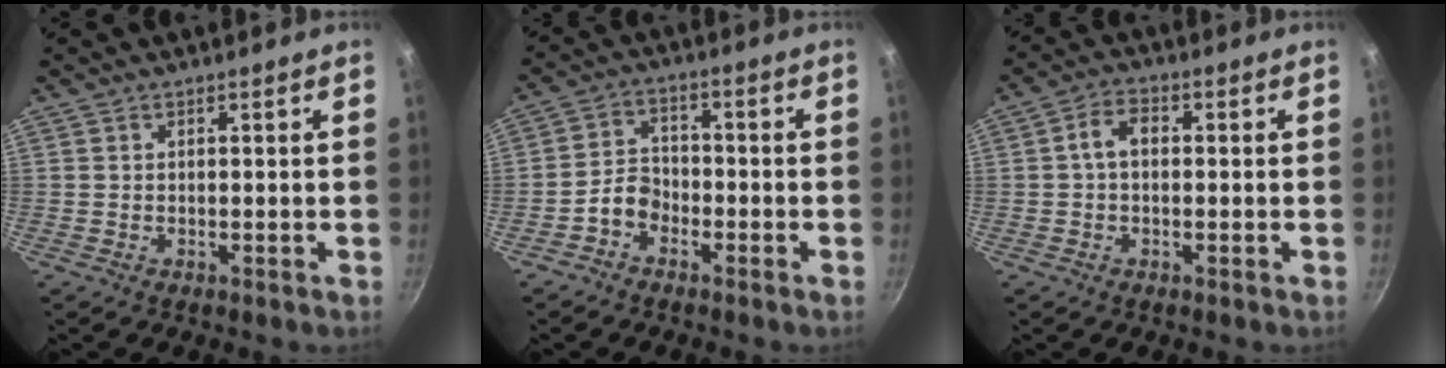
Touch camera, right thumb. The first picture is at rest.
{"total": 4.6, "force": [-2.7, 3.3, 2.0], "torque": [-0.021, 0.033, -0.056]}
{"total": 5.5, "force": [0.3, 3.7, 4.1], "torque": [-0.066, 0.018, -0.003]}